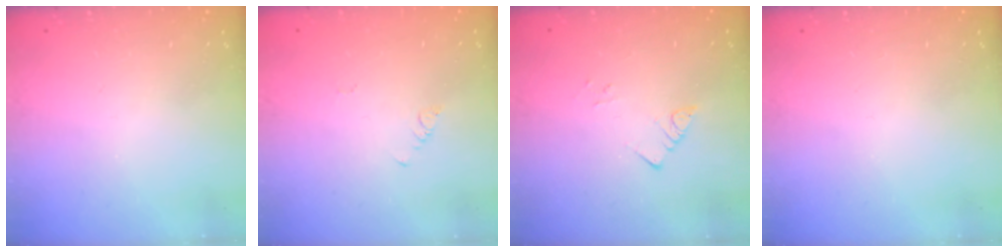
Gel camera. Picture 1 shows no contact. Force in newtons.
{"total": 1.9, "press": 1.9, "slide": 0.4}
{"total": 2.8, "press": 2.8, "slide": 0.2}
{"total": 0.0}